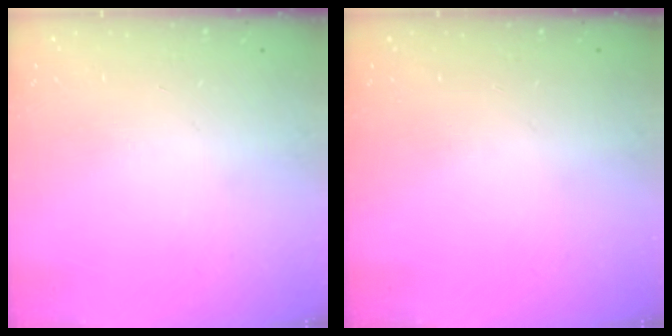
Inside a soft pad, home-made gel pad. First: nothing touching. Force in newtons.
{"total": 0.0}